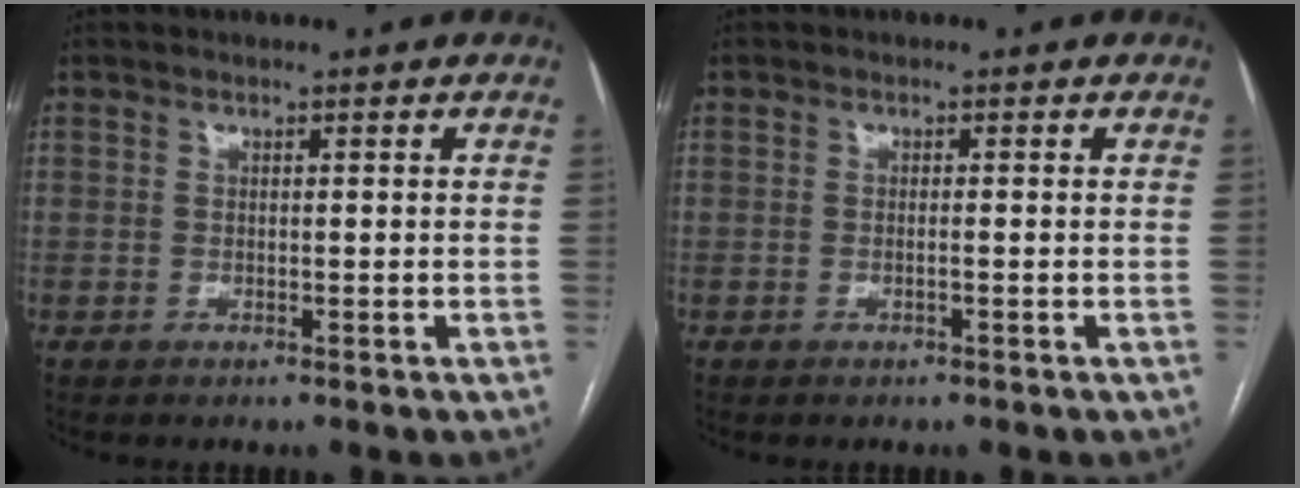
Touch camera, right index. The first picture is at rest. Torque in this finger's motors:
{"motor_torque": [-0.22, 0.02, -0.04, 0.00]}